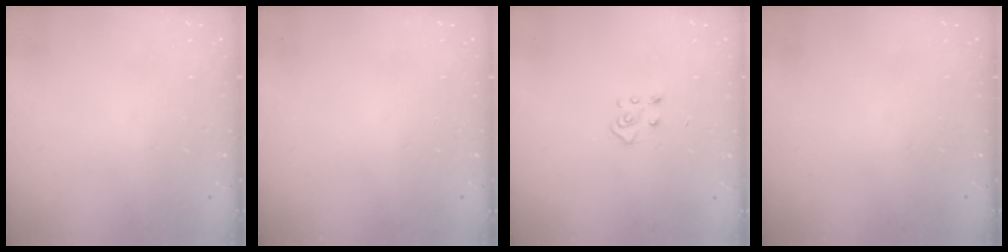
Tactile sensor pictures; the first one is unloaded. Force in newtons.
{"total": 0.0}
{"total": 5.5, "press": 5.5, "slide": 0.5}
{"total": 0.0}